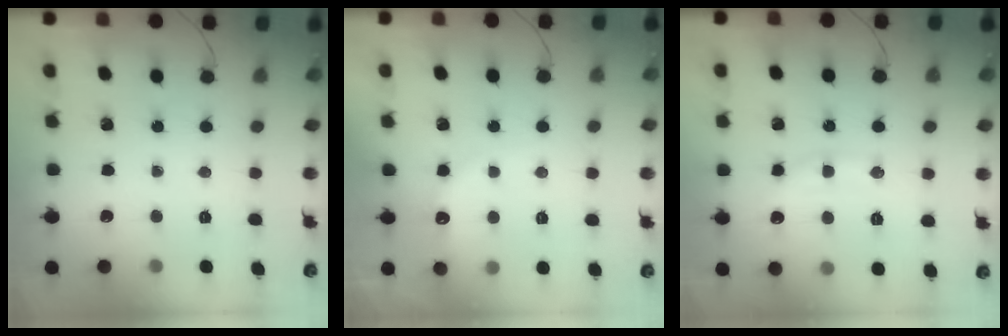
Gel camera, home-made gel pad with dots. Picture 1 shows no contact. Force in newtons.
{"total": 6.6, "press": 6.5, "slide": 1.4}
{"total": 10.2, "press": 10.2, "slide": 0.6}